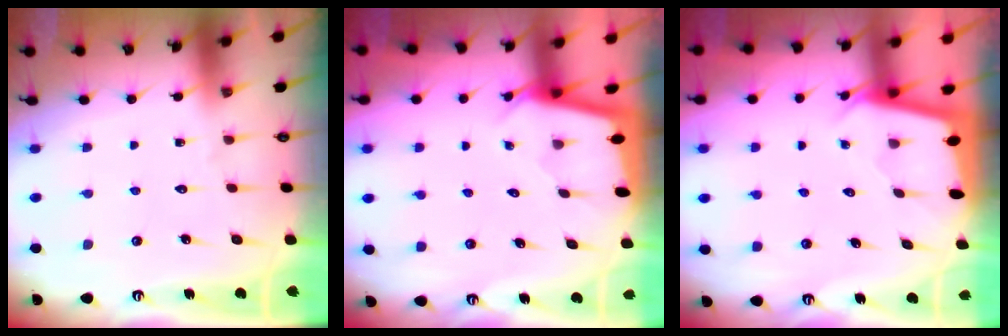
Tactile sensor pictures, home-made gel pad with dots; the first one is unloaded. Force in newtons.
{"total": 1.9, "press": 1.9, "slide": 0.1}
{"total": 1.7, "press": 1.7, "slide": 0.1}